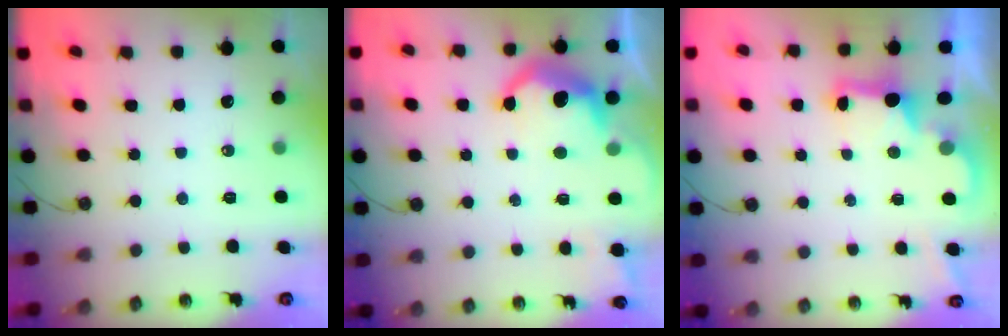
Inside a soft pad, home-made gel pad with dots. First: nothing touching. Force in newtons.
{"total": 11.5, "press": 11.4, "slide": 1.1}
{"total": 2.4, "press": 2.3, "slide": 0.7}